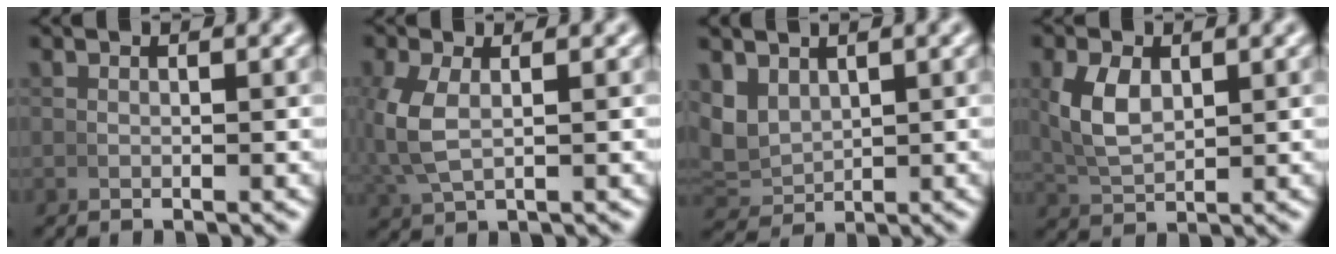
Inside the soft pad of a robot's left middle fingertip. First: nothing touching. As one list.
[{"total": 3.5, "force": [0.5, 2.0, 2.9], "torque": [-0.088, -0.005, 0.021]}, {"total": 6.2, "force": [1.8, 5.1, 3.0], "torque": [-0.097, -0.022, 0.047]}, {"total": 3.8, "force": [1.1, 2.2, 2.9], "torque": [-0.070, -0.005, 0.031]}]